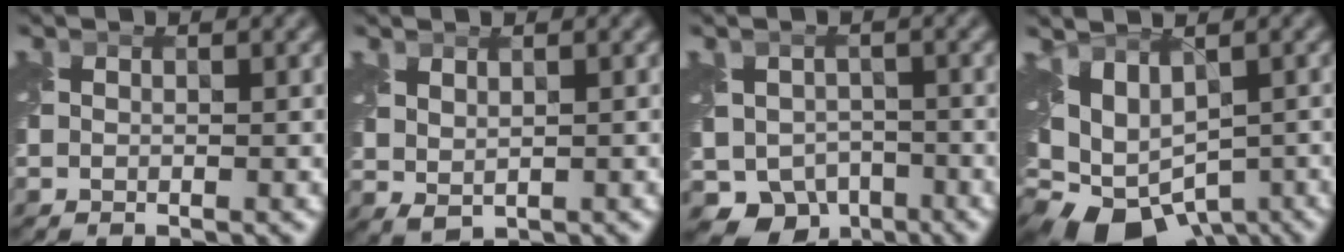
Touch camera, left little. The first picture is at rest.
{"total": 1.6, "force": [0.9, 0.8, 1.0], "torque": [-0.024, -0.003, 0.024]}
{"total": 7.2, "force": [-3.6, 5.9, 2.1], "torque": [-0.029, -0.020, -0.058]}
{"total": 10.0, "force": [-4.5, 6.2, 6.5], "torque": [-0.114, -0.027, -0.040]}